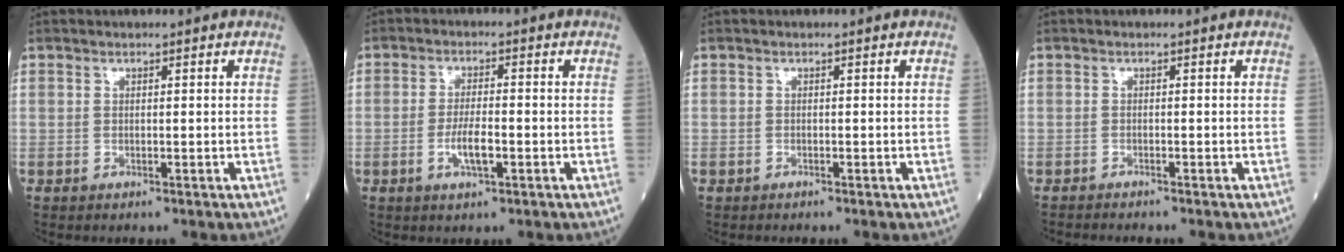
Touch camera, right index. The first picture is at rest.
{"total": 4.2, "force": [-1.3, 1.0, 3.9], "torque": [-0.080, 0.000, -0.019]}
{"total": 0.0}
{"total": 1.9, "force": [-1.8, -0.2, 0.6], "torque": [-0.009, -0.003, -0.027]}